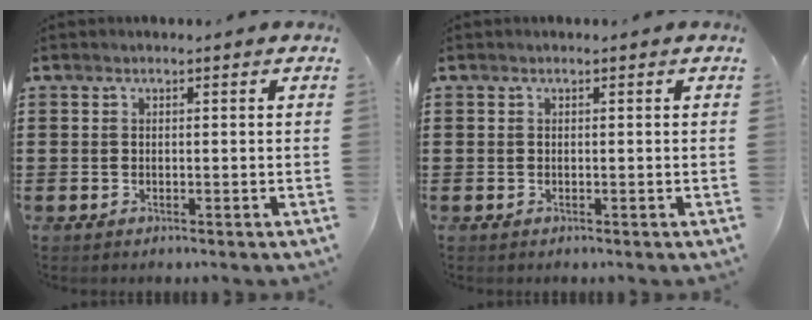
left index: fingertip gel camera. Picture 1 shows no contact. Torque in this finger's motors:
{"motor_torque": [-0.01, -0.01, 0.00, 0.00]}